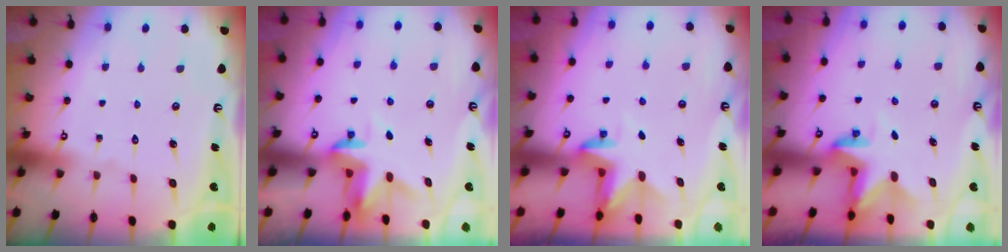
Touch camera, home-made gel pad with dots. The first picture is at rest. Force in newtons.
{"total": 3.4, "press": 3.4, "slide": 0.2}
{"total": 3.2, "press": 3.2, "slide": 0.1}
{"total": 2.9, "press": 2.9, "slide": 0.2}